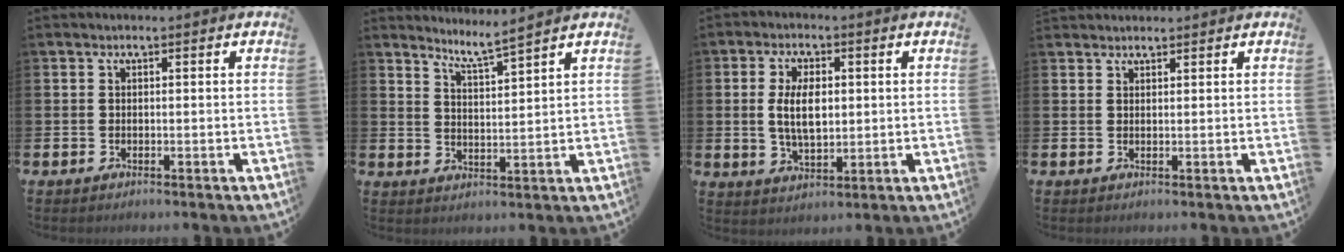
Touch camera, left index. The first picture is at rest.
{"total": 4.6, "force": [4.4, -0.8, 0.8], "torque": [-0.024, -0.033, 0.074]}
{"total": 6.1, "force": [1.0, 3.1, 5.1], "torque": [-0.079, 0.000, 0.012]}
{"total": 1.4, "force": [1.3, 0.3, -0.1], "torque": [0.009, -0.003, 0.024]}